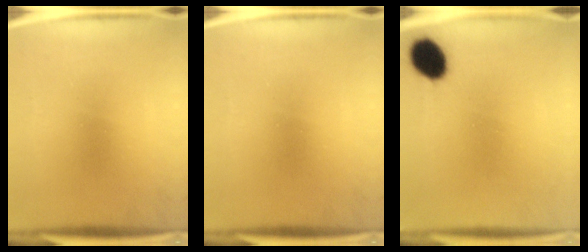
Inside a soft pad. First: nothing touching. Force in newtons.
{"total": 0.0}
{"total": 8.6}